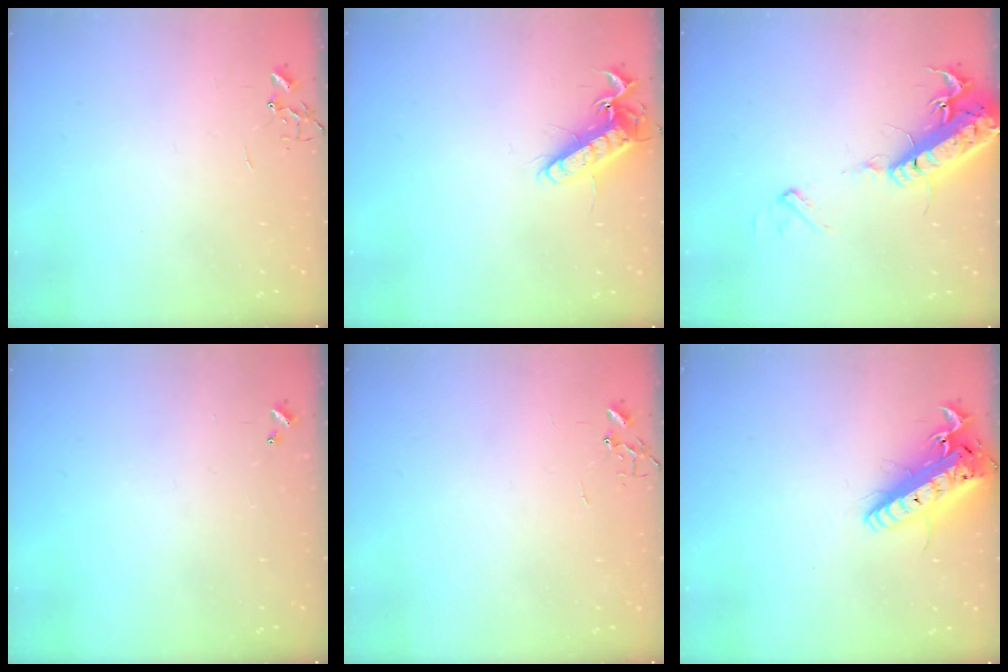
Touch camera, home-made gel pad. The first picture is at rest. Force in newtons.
{"total": 13.3, "press": 13.2, "slide": 1.1}
{"total": 18.9, "press": 18.5, "slide": 3.9}
{"total": 0.0}
{"total": 0.0}
{"total": 19.8, "press": 19.4, "slide": 4.0}